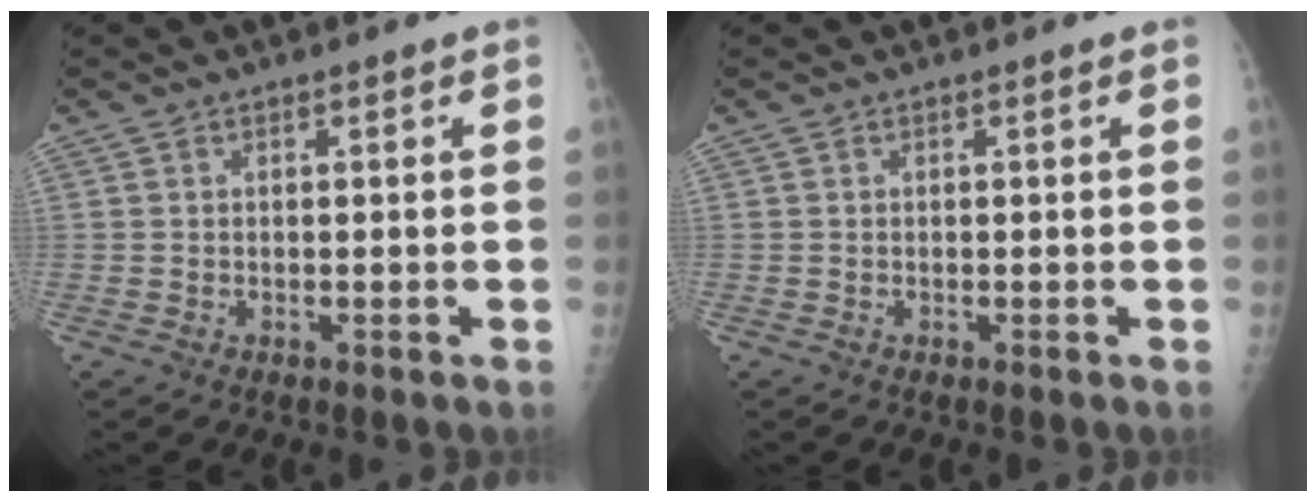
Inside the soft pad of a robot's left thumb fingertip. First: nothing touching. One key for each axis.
{"total": 0.0}